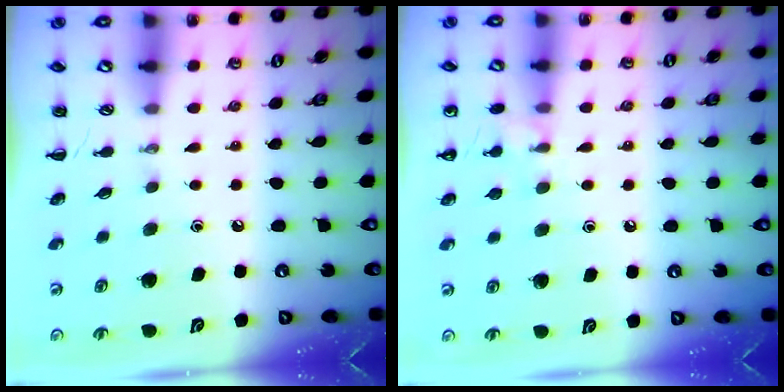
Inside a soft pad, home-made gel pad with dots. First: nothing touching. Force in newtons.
{"total": 8.7, "press": 8.5, "slide": 1.8}